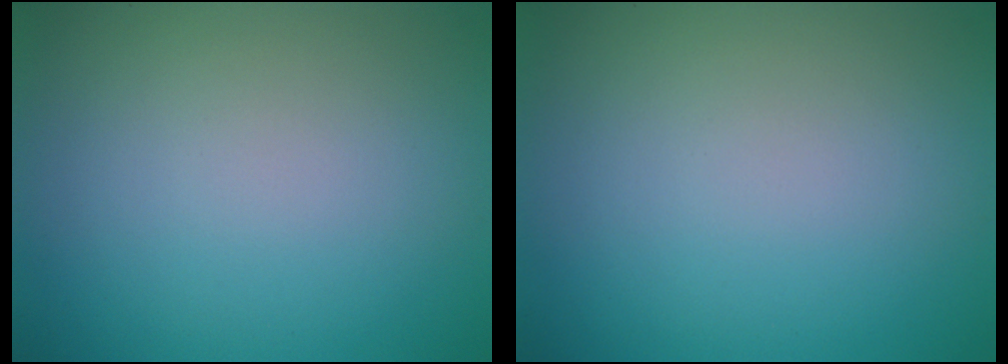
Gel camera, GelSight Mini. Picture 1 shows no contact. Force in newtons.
{"total": 0.0}